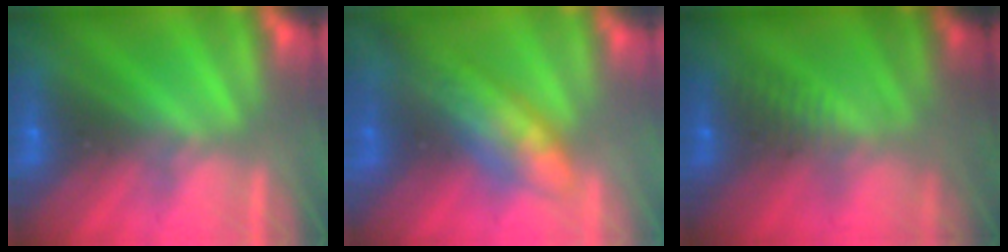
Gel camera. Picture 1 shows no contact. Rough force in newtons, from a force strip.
{"total": 7.4}
{"total": 2.8}